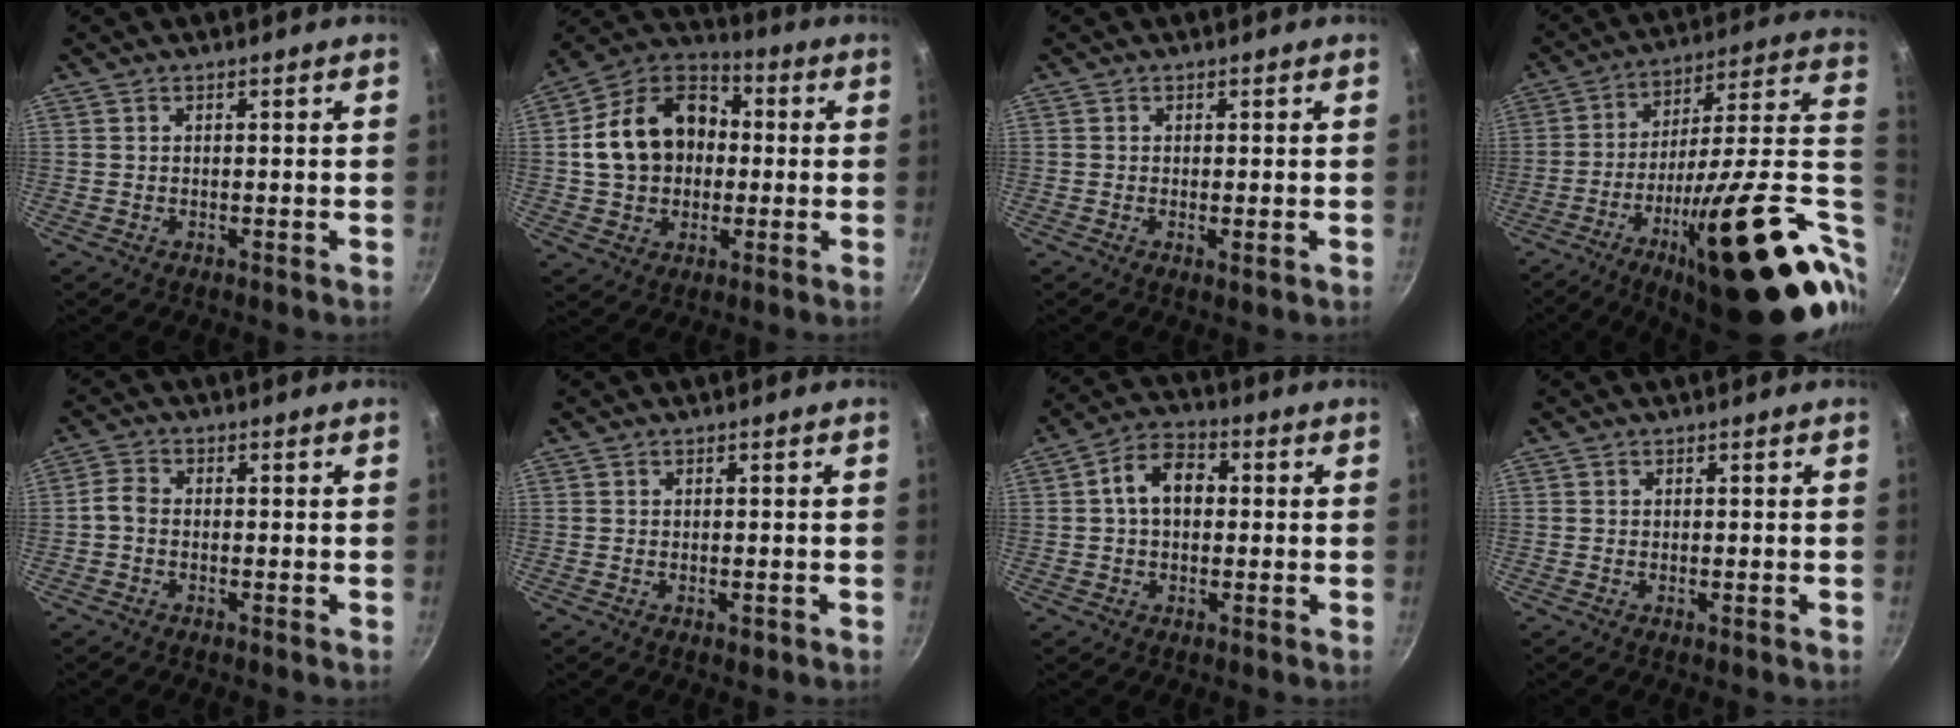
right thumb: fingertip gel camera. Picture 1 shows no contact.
{"total": 17.7, "force": [1.0, 13.9, 11.0], "torque": [-0.162, 0.041, 0.008]}
{"total": 1.3, "force": [-0.2, 0.5, 1.2], "torque": [-0.021, -0.004, -0.004]}
{"total": 33.8, "force": [-8.8, 9.1, 31.3], "torque": [-0.419, 0.025, -0.139]}
{"total": 2.4, "force": [-1.0, 1.7, 1.4], "torque": [-0.038, 0.012, -0.029]}
{"total": 1.1, "force": [-0.4, 0.7, 0.8], "torque": [-0.011, 0.001, -0.008]}
{"total": 8.4, "force": [0.9, 5.8, 5.9], "torque": [-0.074, 0.024, 0.001]}
{"total": 0.0}